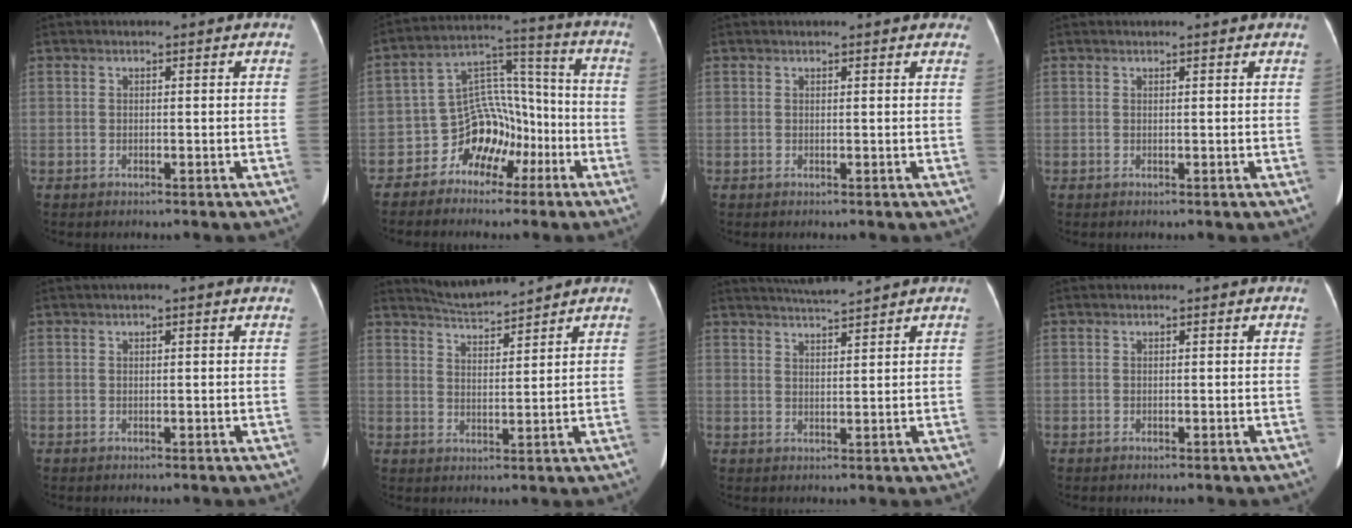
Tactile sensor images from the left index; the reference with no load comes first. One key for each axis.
{"total": 9.4, "fx": -5.1, "fy": 6.9, "fz": 3.7, "tx": -0.072, "ty": 0.046, "tz": -0.084}
{"total": 3.3, "fx": 2.9, "fy": 0.7, "fz": 1.4, "tx": -0.013, "ty": 0.004, "tz": 0.017}
{"total": 1.2, "fx": 1.1, "fy": -0.1, "fz": 0.5, "tx": -0.016, "ty": 0.009, "tz": 0.014}
{"total": 1.0, "fx": 0.5, "fy": 0.0, "fz": 0.9, "tx": -0.018, "ty": 0.010, "tz": 0.004}
{"total": 4.8, "fx": 4.8, "fy": -0.4, "fz": 0.3, "tx": -0.012, "ty": 0.007, "tz": 0.092}
{"total": 5.0, "fx": 4.6, "fy": -1.1, "fz": 1.5, "tx": -0.029, "ty": 0.011, "tz": 0.080}
{"total": 0.0}